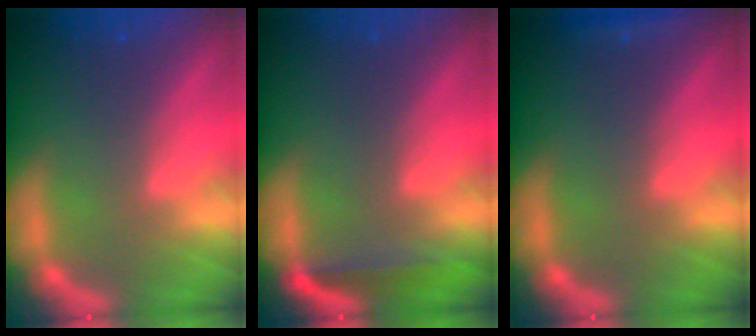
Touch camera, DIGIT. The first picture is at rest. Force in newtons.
{"total": 3.0}
{"total": 0.9}